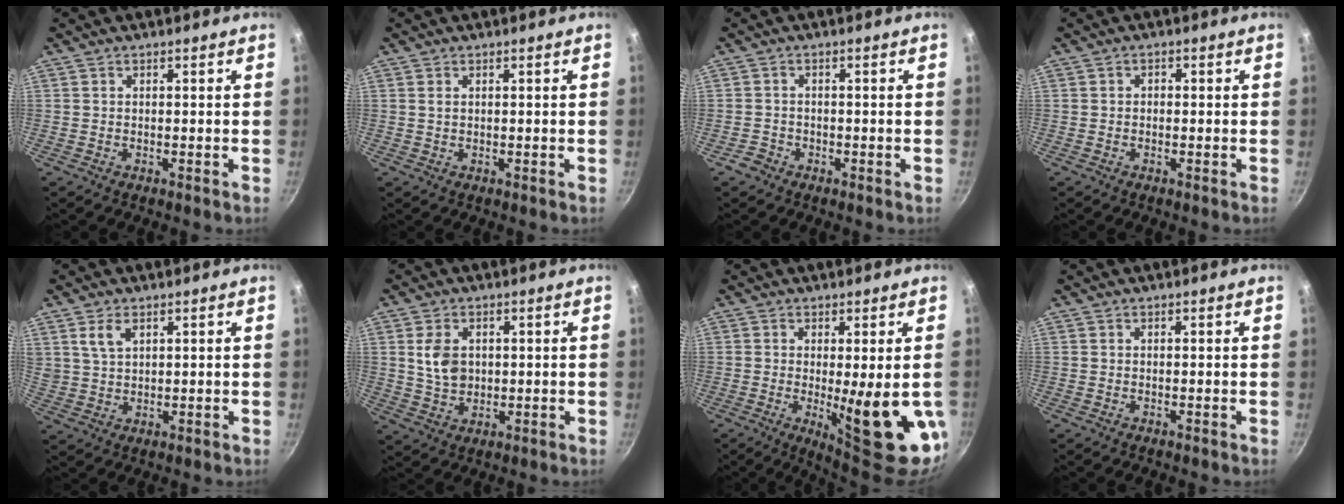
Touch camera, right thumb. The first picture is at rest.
{"total": 1.1, "force": [0.4, 0.8, 0.7], "torque": [-0.011, 0.002, 0.006]}
{"total": 2.3, "force": [-1.4, 1.7, 0.4], "torque": [-0.002, 0.020, -0.023]}
{"total": 1.1, "force": [-0.2, 0.9, 0.5], "torque": [-0.007, 0.005, -0.005]}
{"total": 4.8, "force": [2.3, 2.8, 3.0], "torque": [-0.048, -0.005, 0.052]}
{"total": 6.7, "force": [1.3, 4.8, 4.4], "torque": [-0.070, -0.008, 0.027]}
{"total": 14.6, "force": [-2.4, 3.6, 14.0], "torque": [-0.174, -0.025, -0.019]}
{"total": 0.0}